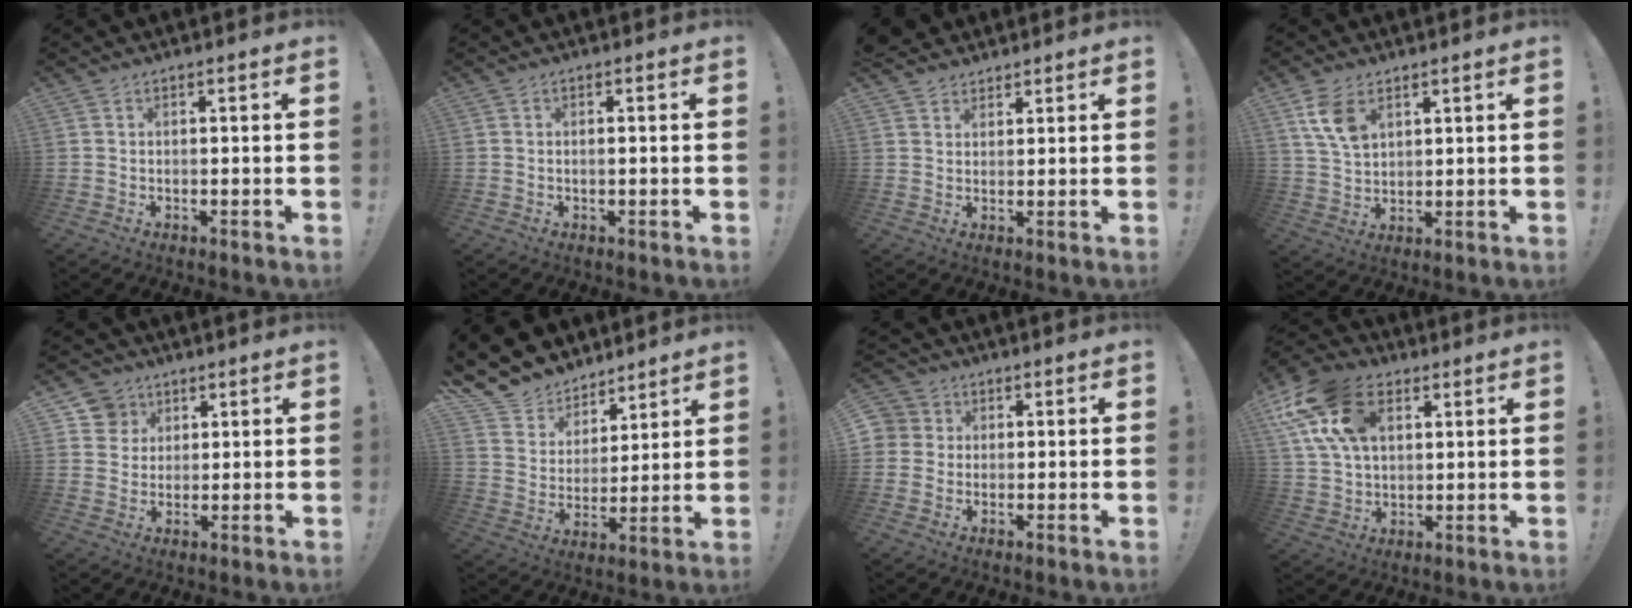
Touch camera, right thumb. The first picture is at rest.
{"total": 0.7, "force": [0.0, -0.1, 0.7], "torque": [-0.007, -0.002, -0.001]}
{"total": 4.1, "force": [3.2, 2.6, 0.2], "torque": [-0.006, -0.017, 0.062]}
{"total": 8.7, "force": [4.5, 5.2, 5.3], "torque": [-0.103, -0.012, 0.088]}
{"total": 7.2, "force": [3.6, 6.2, 0.8], "torque": [-0.007, -0.025, 0.071]}
{"total": 11.2, "force": [8.8, 6.8, 1.6], "torque": [-0.047, -0.073, 0.172]}
{"total": 4.7, "force": [0.5, 4.6, 1.0], "torque": [-0.025, 0.006, 0.009]}
{"total": 19.9, "force": [8.1, 13.6, 12.0], "torque": [-0.225, -0.022, 0.152]}